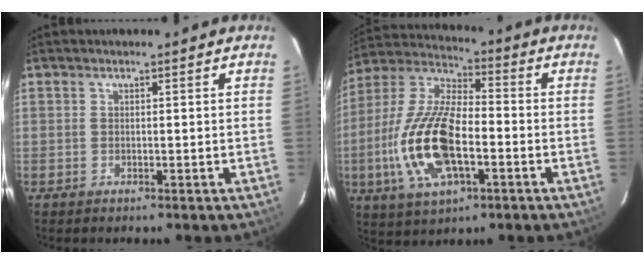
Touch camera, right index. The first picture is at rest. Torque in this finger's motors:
{"motor_torque": [2.14, 0.00, 1.06, 0.13]}